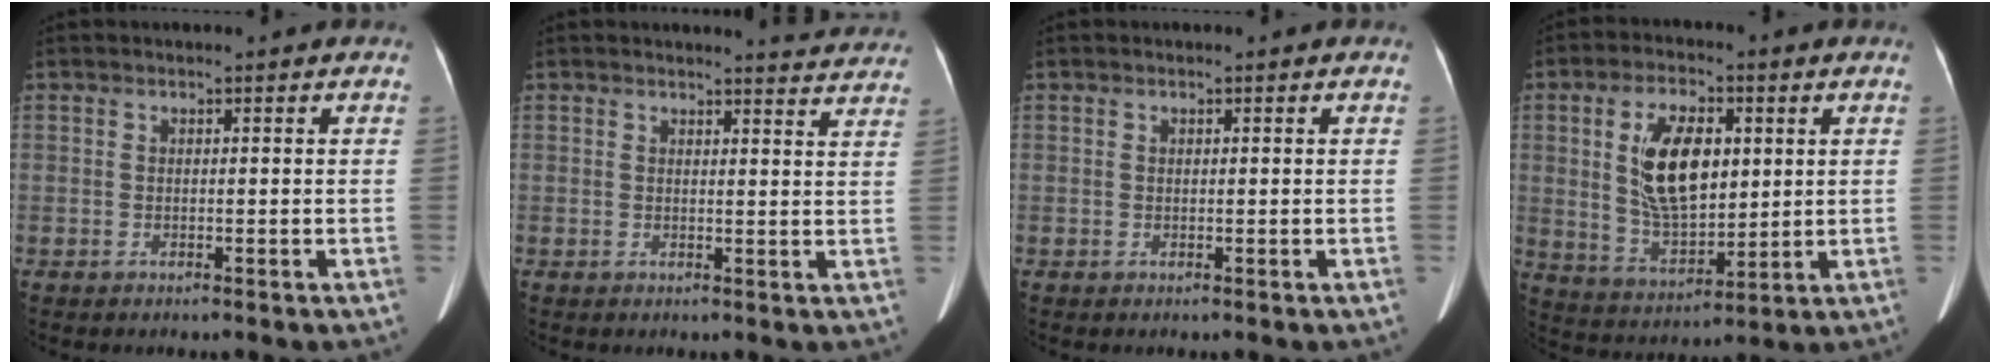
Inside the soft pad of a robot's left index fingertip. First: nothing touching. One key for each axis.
{"total": 6.9, "fx": 6.8, "fy": 0.2, "fz": 0.8, "tx": -0.006, "ty": -0.019, "tz": 0.056}
{"total": 0.0}
{"total": 11.8, "fx": 2.4, "fy": 5.7, "fz": 10.0, "tx": -0.200, "ty": 0.006, "tz": 0.052}